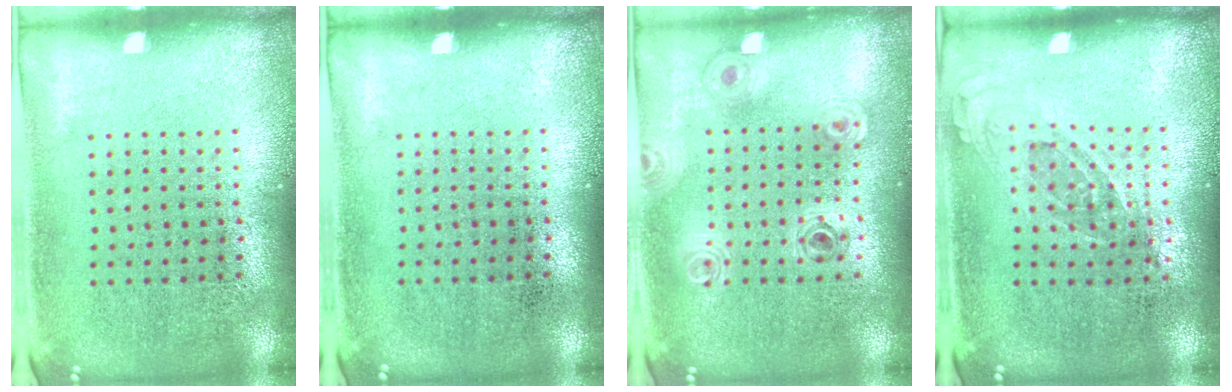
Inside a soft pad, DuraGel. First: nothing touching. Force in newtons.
{"total": 0.0}
{"total": 0.9, "press": 0.9, "slide": 0.1}
{"total": 0.7, "press": 0.7, "slide": 0.3}